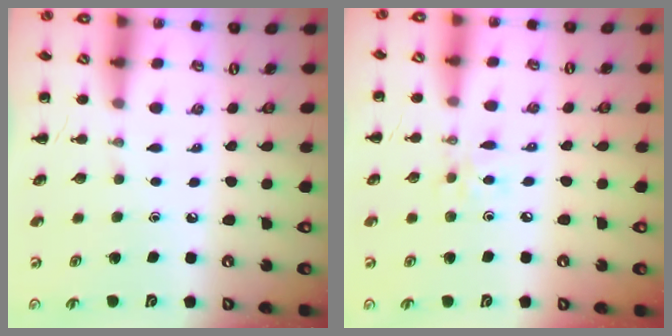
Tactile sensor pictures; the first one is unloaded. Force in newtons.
{"total": 3.0, "press": 2.8, "slide": 1.0}